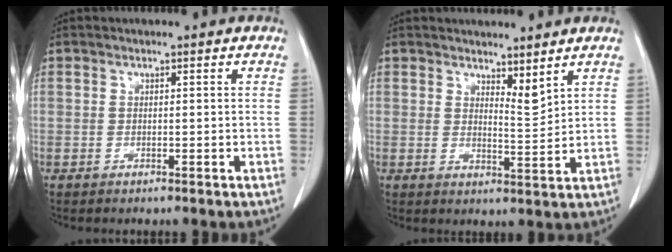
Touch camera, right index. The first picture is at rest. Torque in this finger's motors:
{"motor_torque": [0.01, 0.16, 0.03, 0.01]}